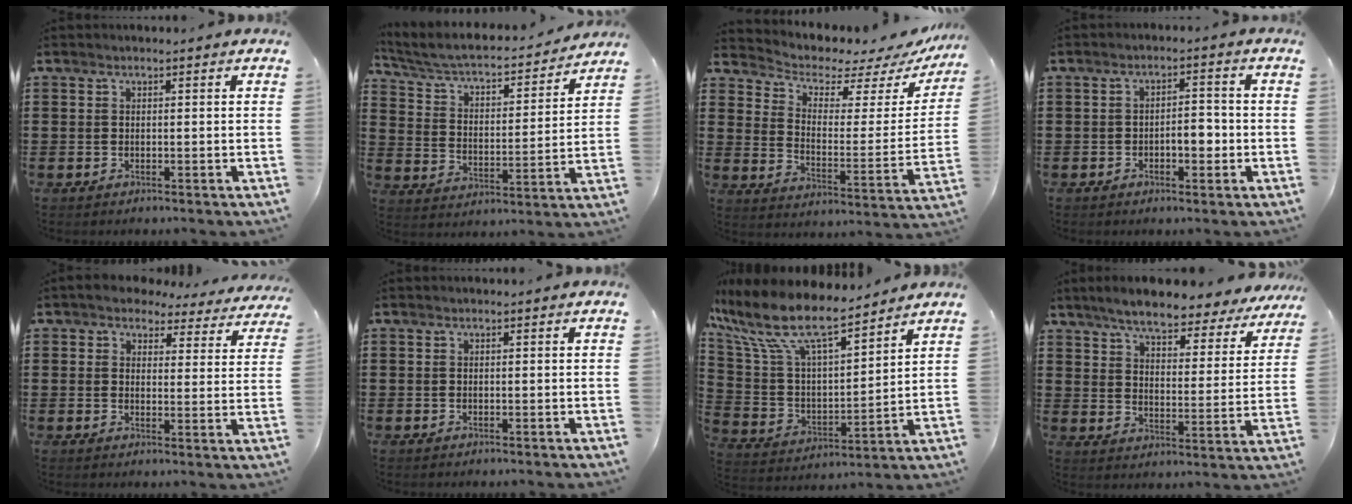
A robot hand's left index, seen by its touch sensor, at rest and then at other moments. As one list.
[{"total": 4.3, "force": [3.8, 0.9, 2.0], "torque": [-0.058, -0.032, 0.055]}, {"total": 4.0, "force": [3.4, 1.7, 1.4], "torque": [-0.041, -0.029, 0.052]}, {"total": 3.9, "force": [-1.2, 1.9, 3.2], "torque": [-0.052, 0.005, -0.027]}, {"total": 3.8, "force": [3.6, 1.0, 0.7], "torque": [-0.026, -0.021, 0.060]}, {"total": 0.0}, {"total": 11.6, "force": [8.9, 2.7, 6.9], "torque": [-0.173, -0.054, 0.153]}, {"total": 6.3, "force": [5.8, 0.6, 2.6], "torque": [-0.077, -0.033, 0.097]}]